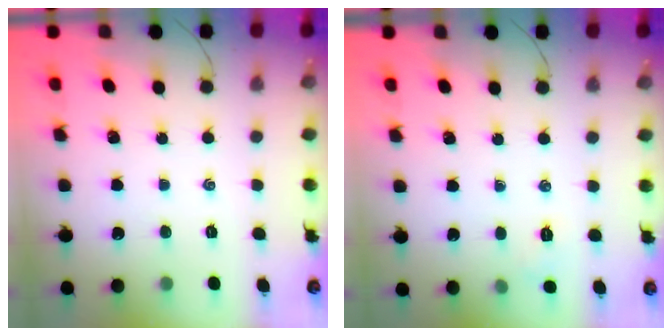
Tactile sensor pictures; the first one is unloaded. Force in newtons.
{"total": 4.3, "press": 4.2, "slide": 1.0}